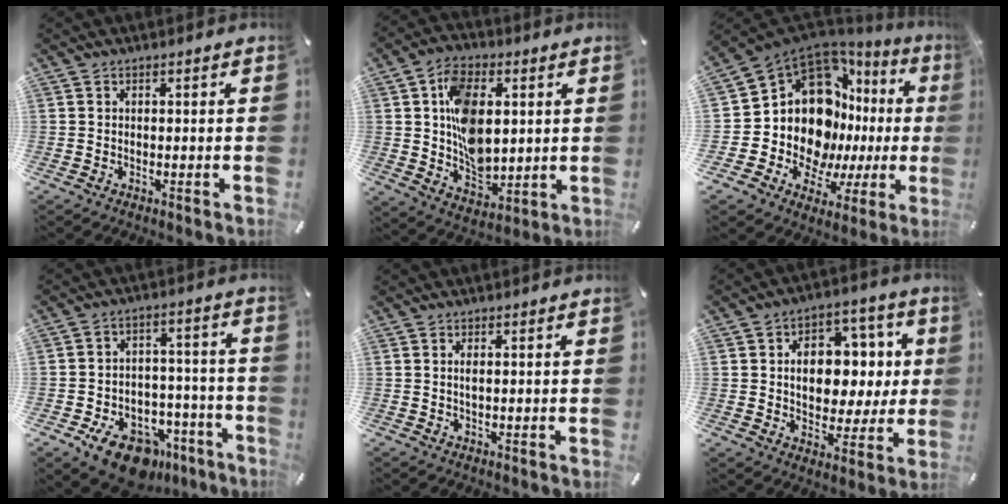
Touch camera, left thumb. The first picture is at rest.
{"total": 12.6, "force": [2.2, 8.6, 8.9], "torque": [-0.155, 0.009, 0.044]}
{"total": 18.0, "force": [3.4, 13.3, 11.6], "torque": [-0.216, -0.070, 0.078]}
{"total": 13.0, "force": [-8.1, 8.1, 6.2], "torque": [-0.072, 0.064, -0.130]}
{"total": 1.2, "force": [0.3, 0.2, 1.1], "torque": [-0.022, 0.001, 0.003]}
{"total": 12.3, "force": [1.2, 9.7, 7.4], "torque": [-0.102, -0.003, 0.028]}